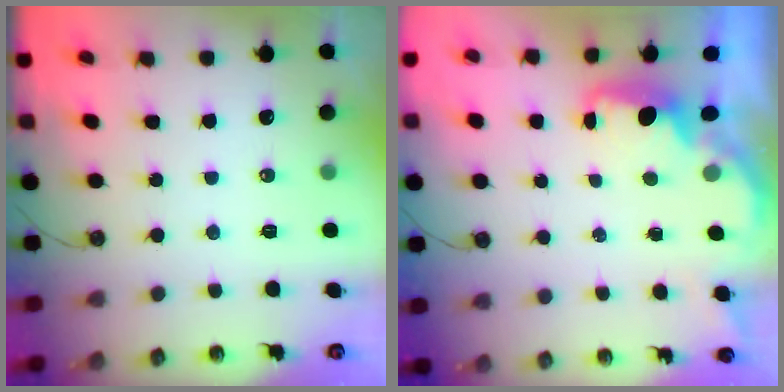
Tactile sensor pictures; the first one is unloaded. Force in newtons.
{"total": 1.5, "press": 1.3, "slide": 0.7}